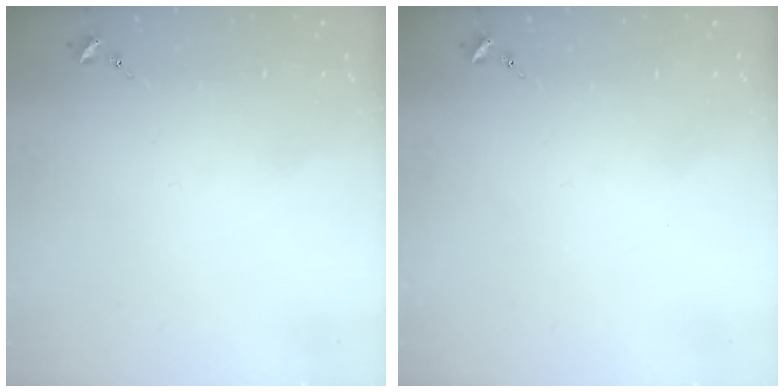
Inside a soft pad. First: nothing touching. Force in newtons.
{"total": 0.0}